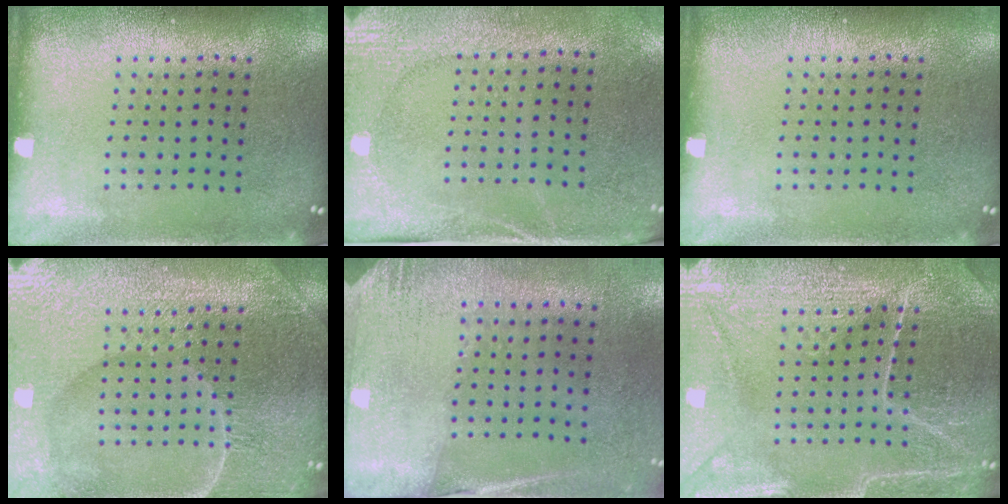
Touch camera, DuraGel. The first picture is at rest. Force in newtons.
{"total": 2.8, "press": 2.3, "slide": 1.6}
{"total": 0.0}
{"total": 5.3, "press": 5.0, "slide": 1.8}
{"total": 2.6, "press": 2.3, "slide": 1.4}
{"total": 4.3, "press": 4.2, "slide": 0.9}